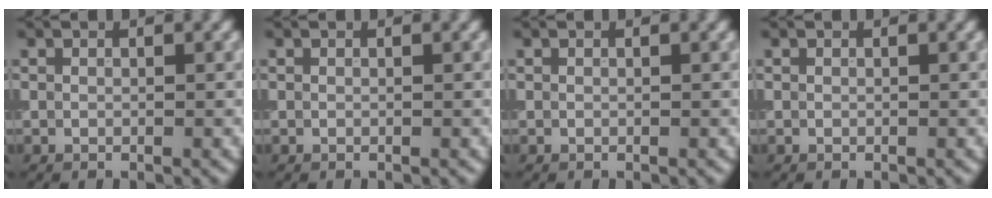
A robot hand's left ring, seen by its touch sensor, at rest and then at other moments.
{"total": 0.0}
{"total": 0.0}
{"total": 0.0}